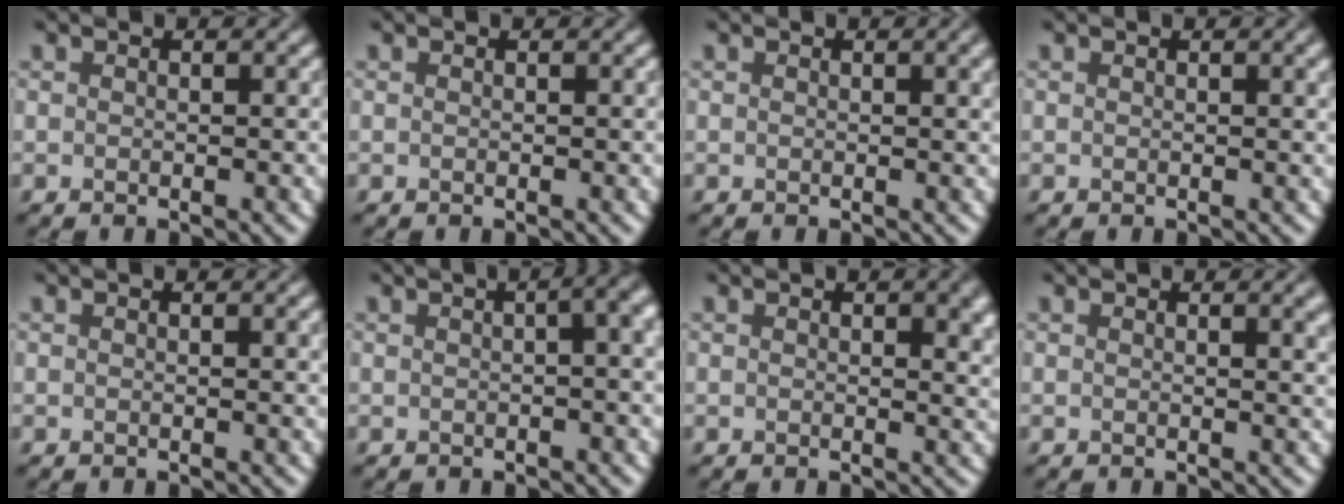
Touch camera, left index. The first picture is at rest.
{"total": 0.0}
{"total": 1.5, "force": [0.6, 0.4, 1.4], "torque": [-0.013, 0.004, 0.007]}
{"total": 1.2, "force": [0.5, 0.3, 1.1], "torque": [-0.010, 0.004, 0.006]}
{"total": 0.6, "force": [0.2, 0.1, 0.6], "torque": [-0.005, 0.002, 0.002]}
{"total": 7.4, "force": [1.8, 3.5, 6.3], "torque": [-0.032, 0.040, -0.006]}
{"total": 3.4, "force": [1.1, 1.3, 3.0], "torque": [-0.028, -0.001, 0.016]}
{"total": 2.2, "force": [1.0, 0.8, 1.8], "torque": [-0.009, 0.005, 0.010]}